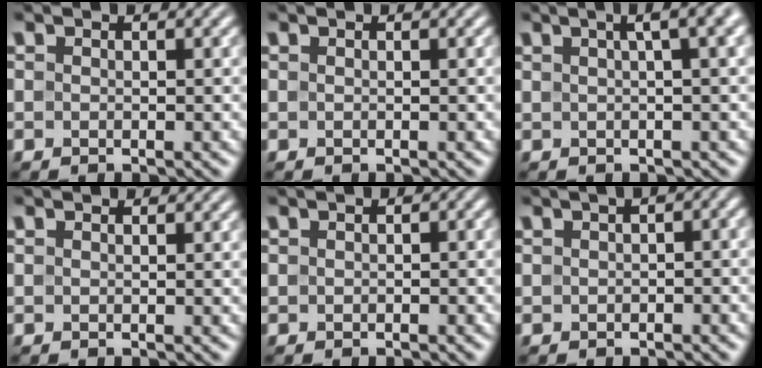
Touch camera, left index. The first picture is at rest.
{"total": 0.0}
{"total": 6.2, "force": [2.5, 2.3, 5.2], "torque": [-0.037, 0.027, 0.020]}
{"total": 0.9, "force": [0.8, 0.2, 0.2], "torque": [-0.009, -0.002, 0.006]}
{"total": 1.3, "force": [0.2, 0.7, 1.1], "torque": [-0.014, 0.006, 0.002]}
{"total": 4.3, "force": [1.1, 2.0, 3.7], "torque": [-0.024, 0.015, 0.006]}